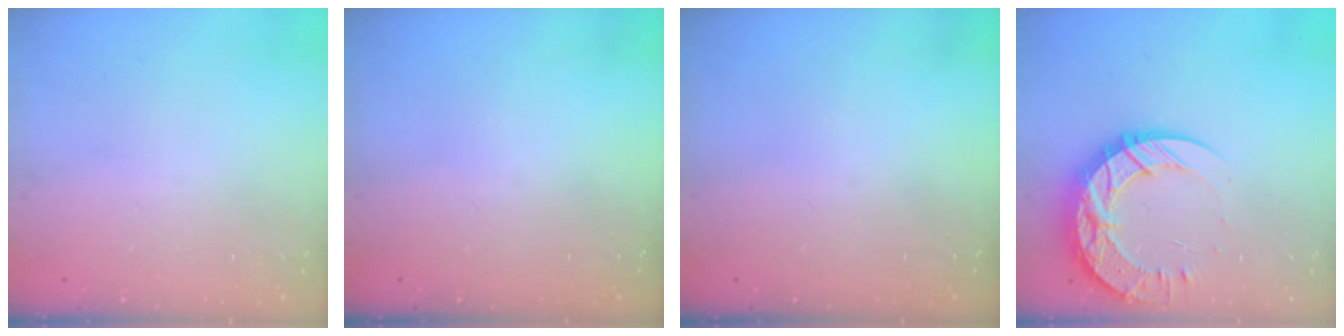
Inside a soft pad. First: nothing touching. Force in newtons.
{"total": 0.0}
{"total": 0.0}
{"total": 18.6, "press": 18.5, "slide": 1.6}